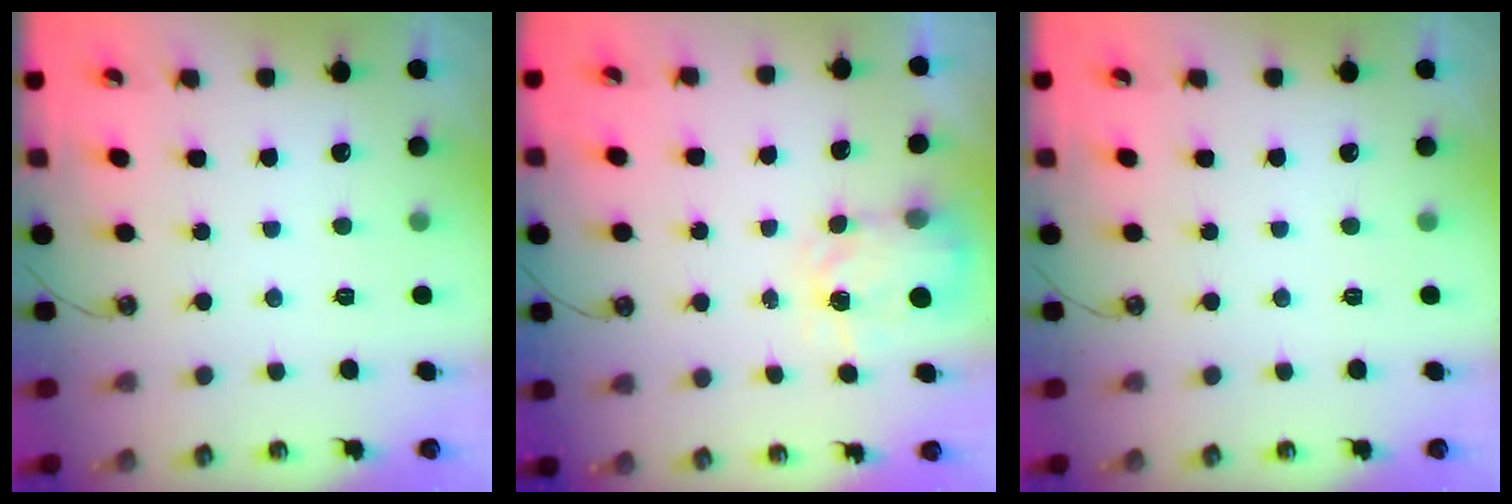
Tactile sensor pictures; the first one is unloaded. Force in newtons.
{"total": 3.9, "press": 3.9, "slide": 0.6}
{"total": 0.0}